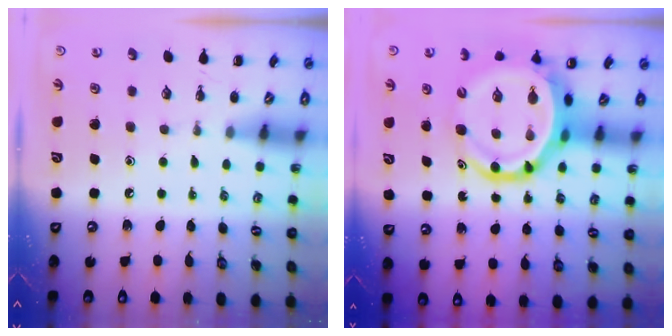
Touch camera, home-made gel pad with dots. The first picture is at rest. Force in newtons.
{"total": 12.6, "press": 12.1, "slide": 3.5}